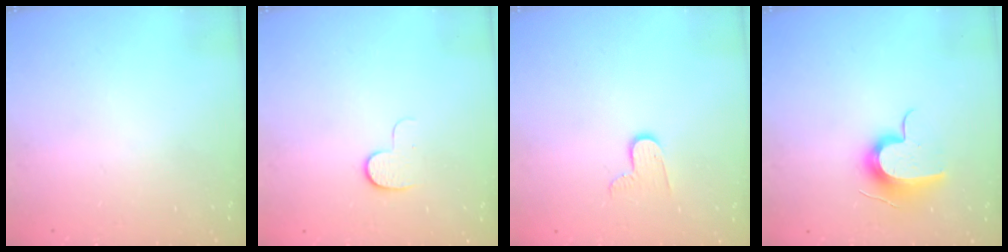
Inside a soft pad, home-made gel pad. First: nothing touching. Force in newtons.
{"total": 5.5, "press": 5.4, "slide": 0.8}
{"total": 7.6, "press": 7.6, "slide": 0.6}
{"total": 11.3, "press": 11.3, "slide": 0.4}